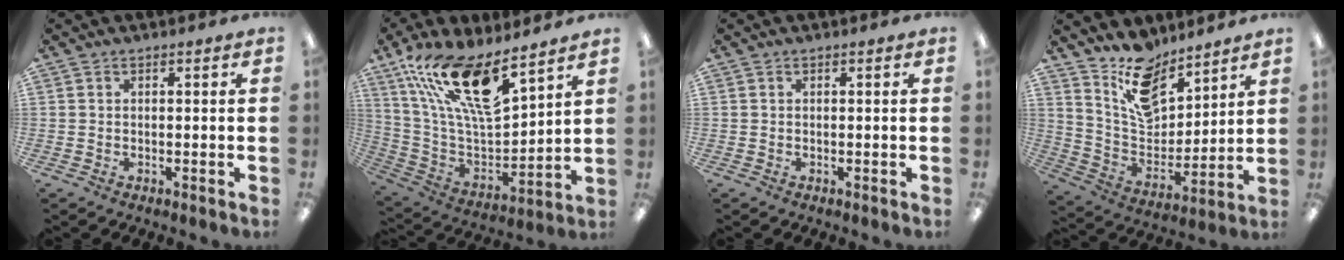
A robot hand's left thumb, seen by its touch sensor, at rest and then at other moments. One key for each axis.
{"total": 20.2, "fx": 13.7, "fy": 6.3, "fz": 13.5, "tx": -0.258, "ty": -0.086, "tz": 0.240}
{"total": 0.0}
{"total": 16.9, "fx": 13.2, "fy": 7.2, "fz": 7.6, "tx": -0.148, "ty": -0.094, "tz": 0.239}